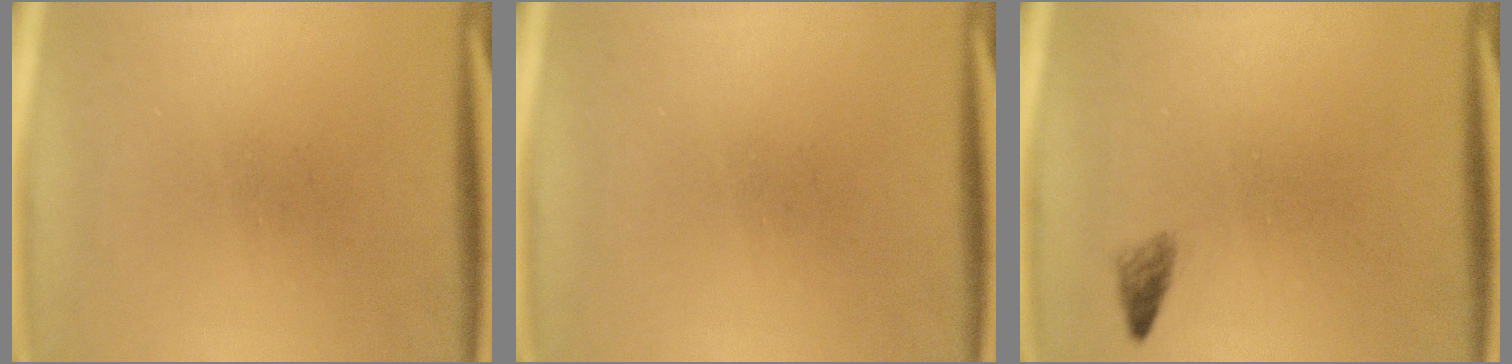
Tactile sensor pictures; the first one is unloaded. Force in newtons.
{"total": 0.0}
{"total": 1.1}